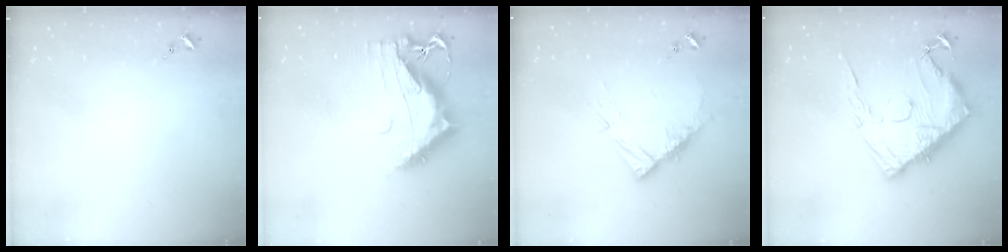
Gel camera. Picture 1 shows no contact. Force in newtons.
{"total": 13.7, "press": 13.6, "slide": 1.3}
{"total": 10.7, "press": 10.7, "slide": 0.9}
{"total": 18.7, "press": 18.6, "slide": 1.2}